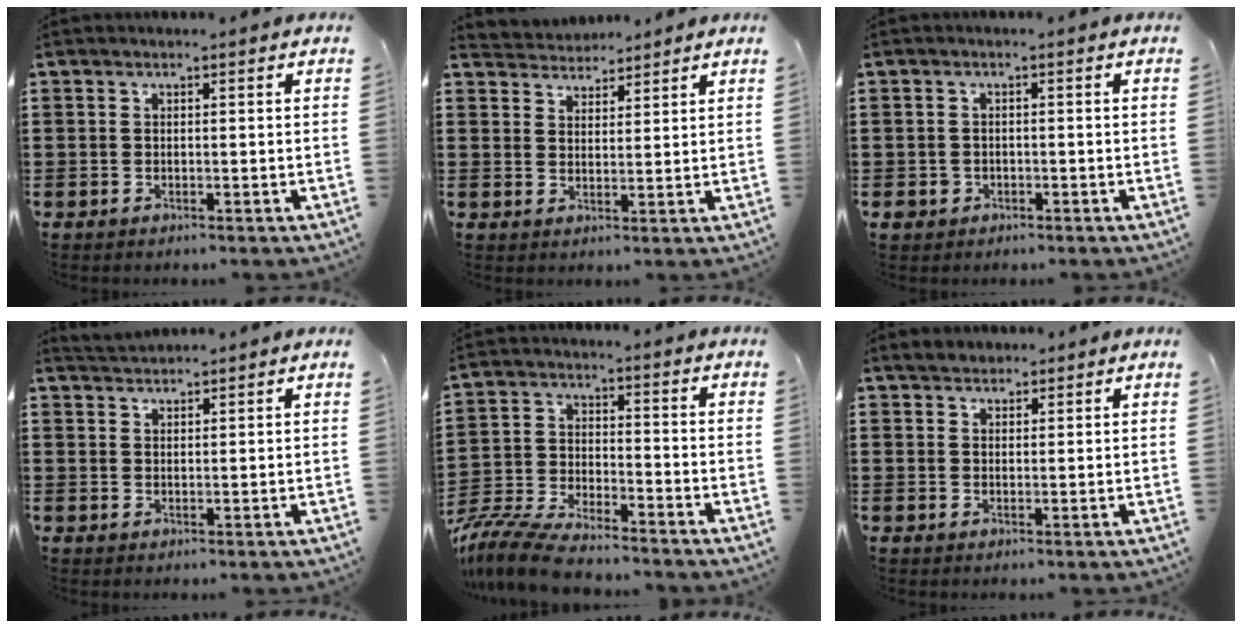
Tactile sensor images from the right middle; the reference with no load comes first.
{"total": 3.4, "force": [3.3, 0.8, -0.6], "torque": [-0.003, -0.012, 0.061]}
{"total": 1.3, "force": [-0.6, 1.2, 0.2], "torque": [-0.009, 0.004, -0.015]}
{"total": 2.2, "force": [2.2, 0.0, 0.0], "torque": [-0.006, 0.002, 0.044]}
{"total": 8.2, "force": [-7.7, 0.9, 2.7], "torque": [-0.064, 0.003, -0.155]}
{"total": 2.1, "force": [2.0, 0.5, -0.1], "torque": [-0.003, 0.004, 0.041]}